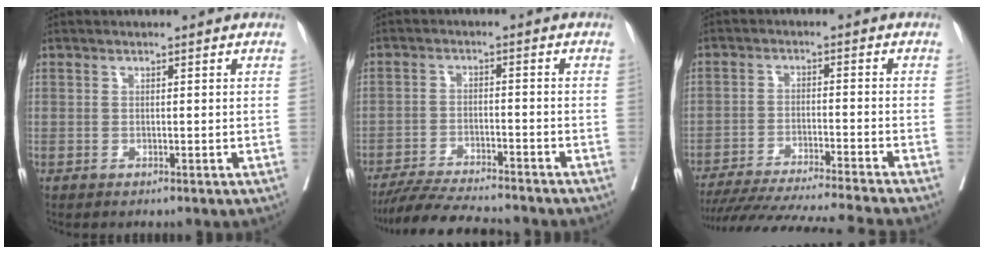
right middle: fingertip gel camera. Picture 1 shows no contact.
{"total": 12.5, "force": [-11.5, 1.0, 4.9], "torque": [-0.078, -0.012, -0.180]}
{"total": 19.2, "force": [-17.5, -1.9, 7.7], "torque": [-0.125, -0.047, -0.264]}